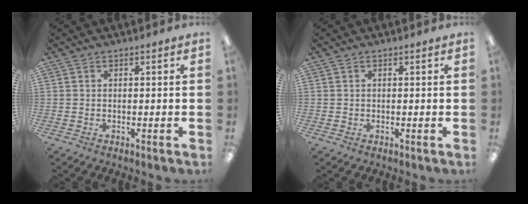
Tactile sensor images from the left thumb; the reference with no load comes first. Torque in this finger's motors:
{"motor_torque": [-0.20, 0.01, 0.12, -0.18, 0.00]}